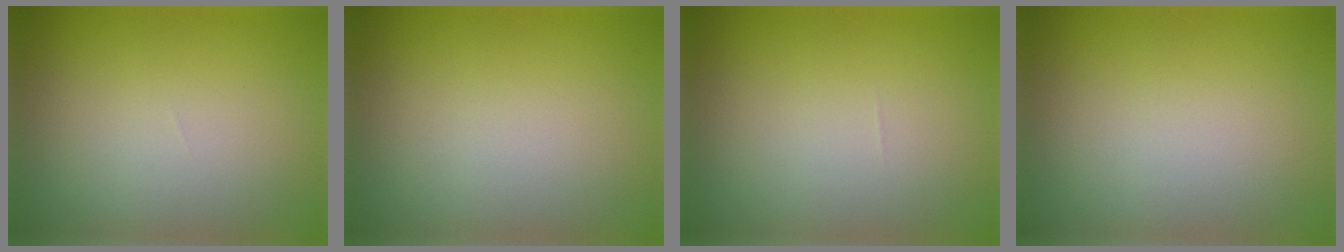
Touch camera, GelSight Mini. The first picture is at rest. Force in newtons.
{"total": 0.0}
{"total": 0.0}
{"total": 0.0}